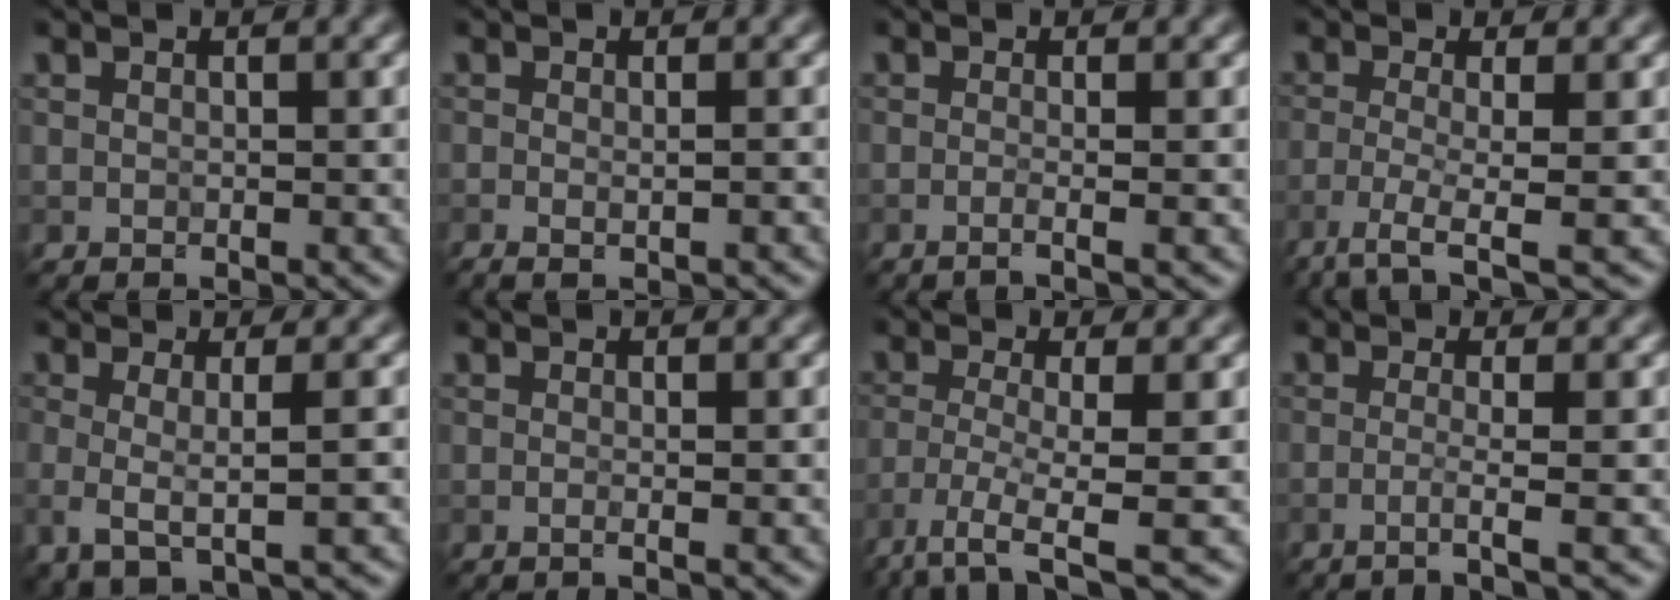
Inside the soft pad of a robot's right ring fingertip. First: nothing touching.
{"total": 1.9, "force": [-0.7, 0.7, 1.6], "torque": [-0.016, 0.002, -0.010]}
{"total": 2.1, "force": [-0.5, 0.8, 1.8], "torque": [-0.005, -0.004, -0.030]}
{"total": 4.4, "force": [-2.4, 0.8, 3.6], "torque": [-0.069, -0.008, -0.060]}
{"total": 3.3, "force": [-0.2, 0.9, 3.2], "torque": [-0.059, -0.007, -0.005]}
{"total": 1.2, "force": [-0.1, 0.5, 1.0], "torque": [-0.005, -0.009, -0.014]}
{"total": 5.4, "force": [-3.3, 1.0, 4.2], "torque": [-0.087, -0.011, -0.072]}
{"total": 2.5, "force": [-1.0, 0.3, 2.3], "torque": [-0.031, 0.001, -0.037]}